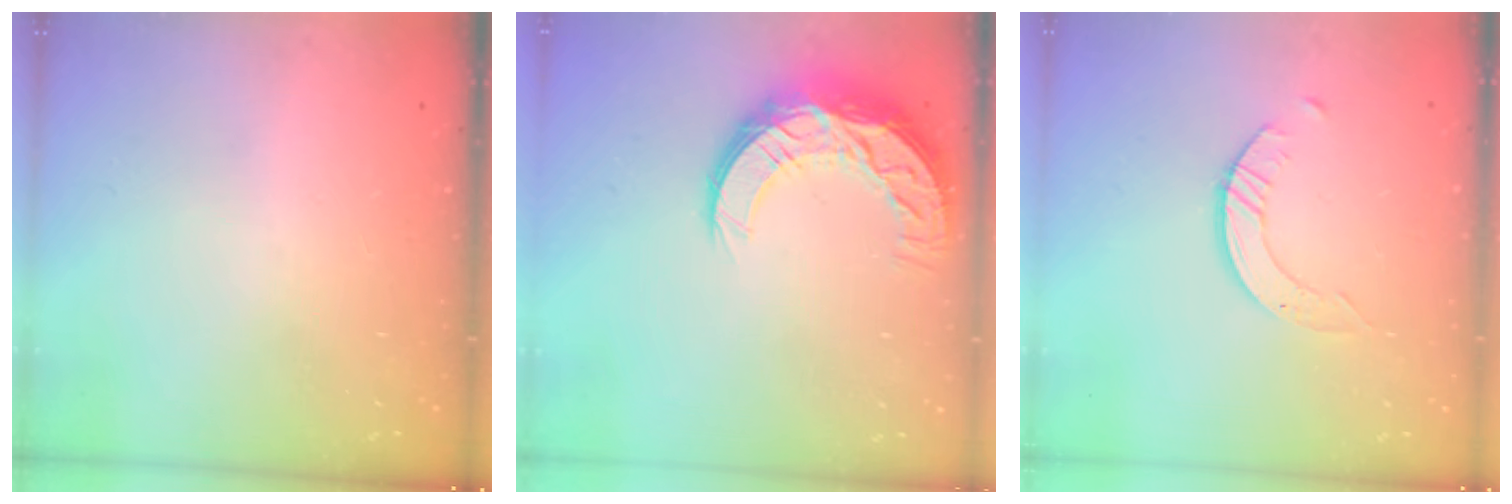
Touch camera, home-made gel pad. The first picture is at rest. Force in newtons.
{"total": 13.1, "press": 13.1, "slide": 0.6}
{"total": 3.0, "press": 3.0, "slide": 0.2}